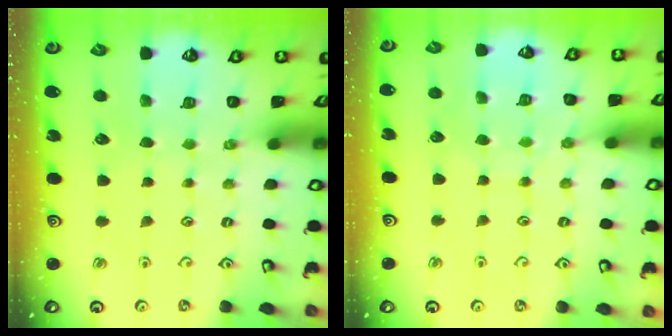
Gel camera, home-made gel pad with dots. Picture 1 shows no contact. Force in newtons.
{"total": 6.5, "press": 6.5, "slide": 0.8}